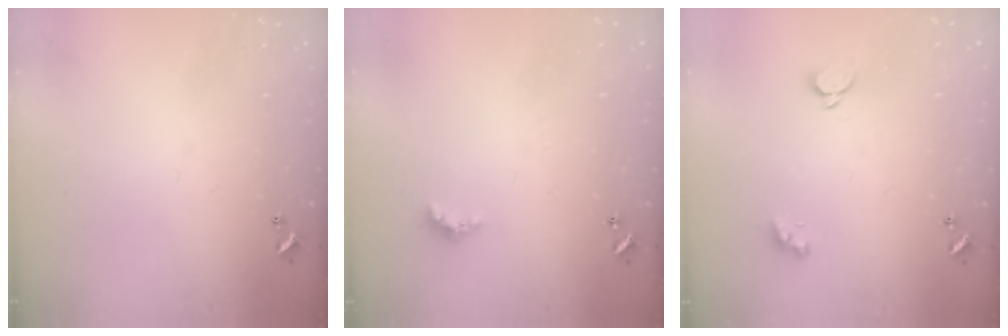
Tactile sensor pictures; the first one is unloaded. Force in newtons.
{"total": 2.4, "press": 2.3, "slide": 0.5}
{"total": 1.4, "press": 1.4, "slide": 0.3}